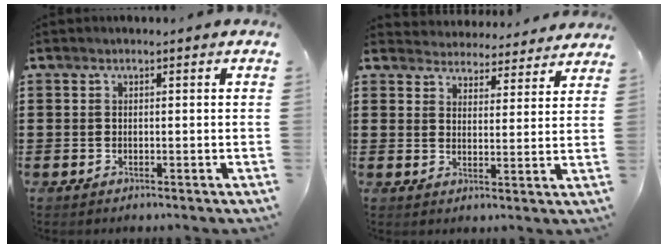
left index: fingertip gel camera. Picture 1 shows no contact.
{"total": 4.1, "force": [4.1, 0.4, -0.4], "torque": [-0.013, -0.023, 0.071]}